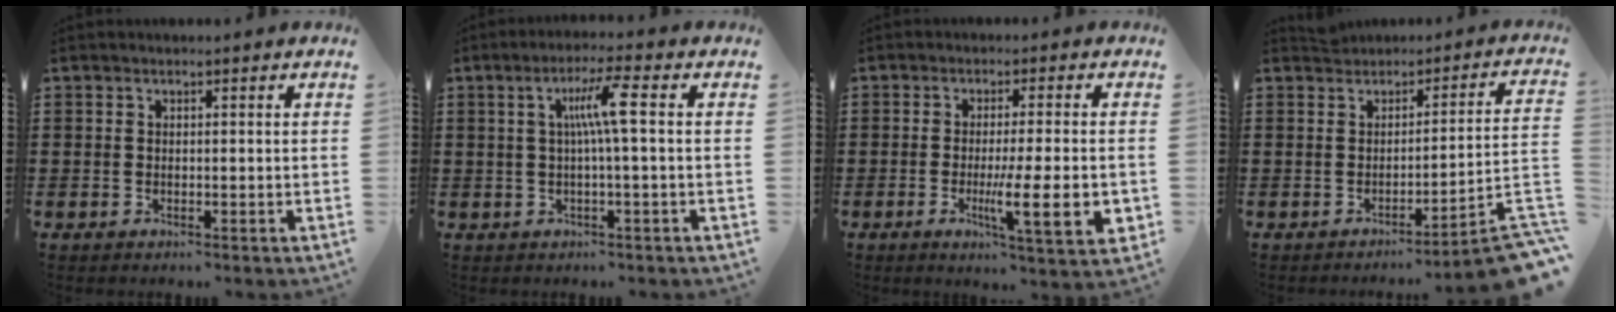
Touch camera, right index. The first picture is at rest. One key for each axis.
{"total": 6.0, "fx": 0.7, "fy": -0.1, "fz": 5.9, "tx": -0.114, "ty": 0.001, "tz": 0.004}
{"total": 9.9, "fx": -2.0, "fy": 1.4, "fz": 9.6, "tx": -0.153, "ty": -0.015, "tz": -0.030}
{"total": 4.9, "fx": -2.7, "fy": -0.1, "fz": 4.1, "tx": -0.064, "ty": -0.023, "tz": -0.052}